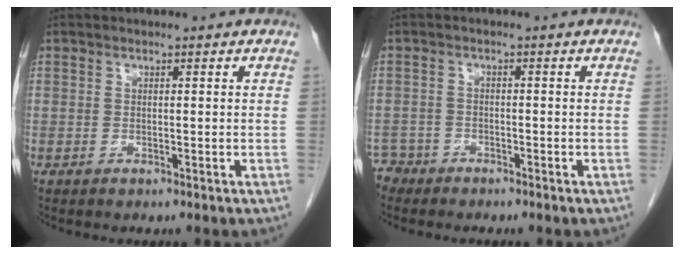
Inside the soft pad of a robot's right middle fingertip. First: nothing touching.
{"total": 2.8, "force": [-2.5, 1.1, -0.6], "torque": [0.008, 0.001, -0.050]}